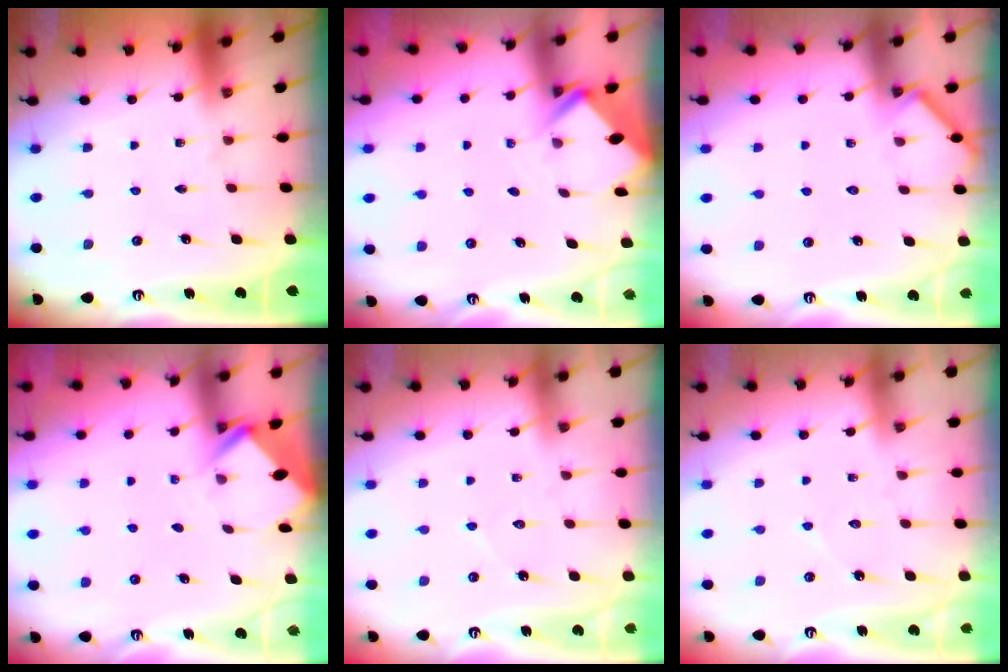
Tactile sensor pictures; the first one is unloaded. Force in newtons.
{"total": 2.7, "press": 2.7, "slide": 0.2}
{"total": 3.4, "press": 3.3, "slide": 0.4}
{"total": 2.7, "press": 2.7, "slide": 0.1}
{"total": 4.1, "press": 4.0, "slide": 0.5}
{"total": 3.8, "press": 3.8, "slide": 0.3}